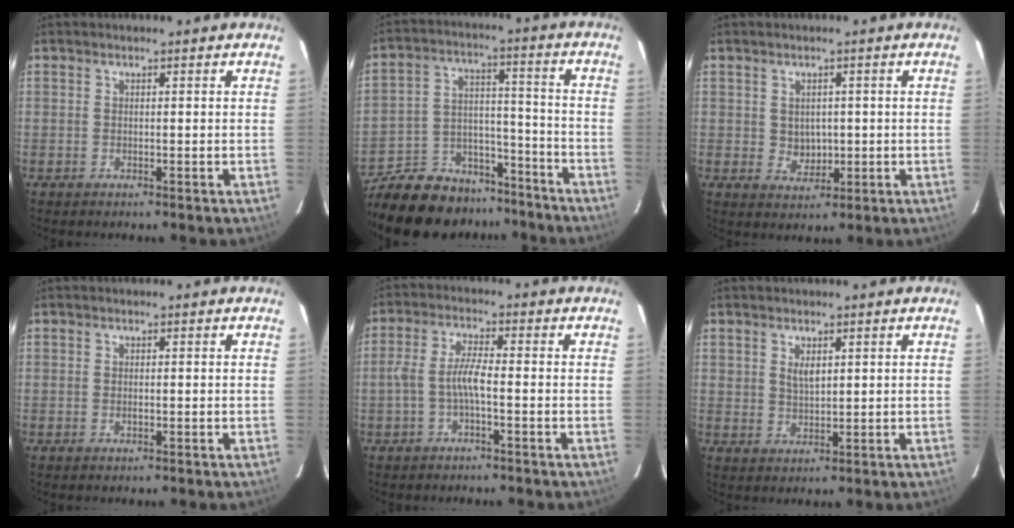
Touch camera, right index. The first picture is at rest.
{"total": 19.5, "force": [-15.8, 9.5, 6.2], "torque": [-0.151, 0.049, -0.228]}
{"total": 3.6, "force": [0.2, 3.3, 1.5], "torque": [-0.026, 0.000, 0.012]}
{"total": 0.6, "force": [-0.1, 0.4, 0.4], "torque": [-0.009, -0.002, -0.001]}
{"total": 4.5, "force": [-1.6, 0.8, 4.2], "torque": [-0.095, 0.010, -0.031]}
{"total": 2.9, "force": [1.3, 1.7, 1.9], "torque": [-0.030, 0.001, 0.024]}